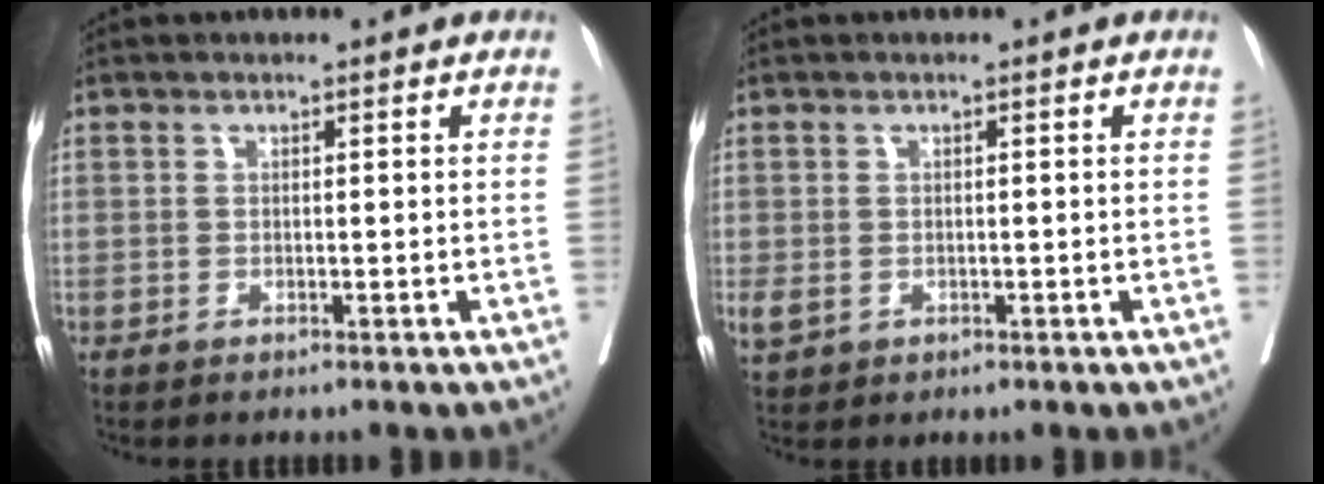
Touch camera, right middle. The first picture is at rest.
{"total": 2.4, "force": [-0.4, 1.8, 1.4], "torque": [-0.035, -0.003, 0.002]}